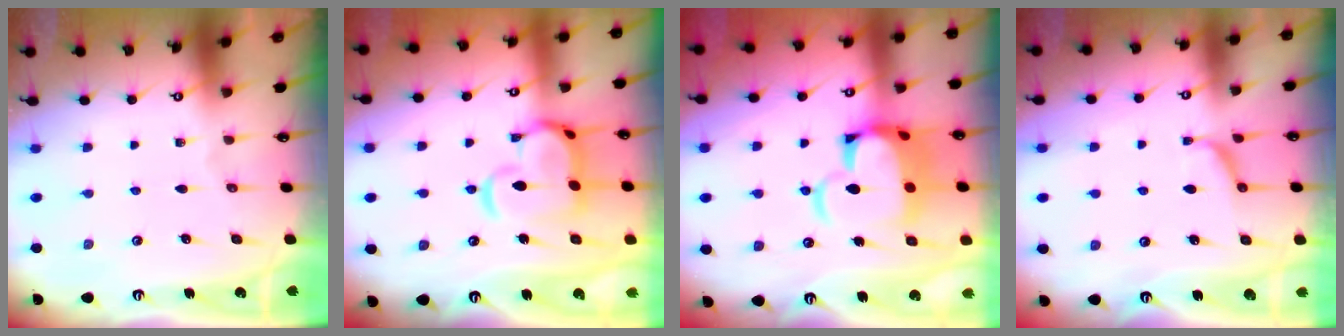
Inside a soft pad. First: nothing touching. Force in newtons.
{"total": 9.0, "press": 8.9, "slide": 1.5}
{"total": 10.7, "press": 10.6, "slide": 1.9}
{"total": 0.0}